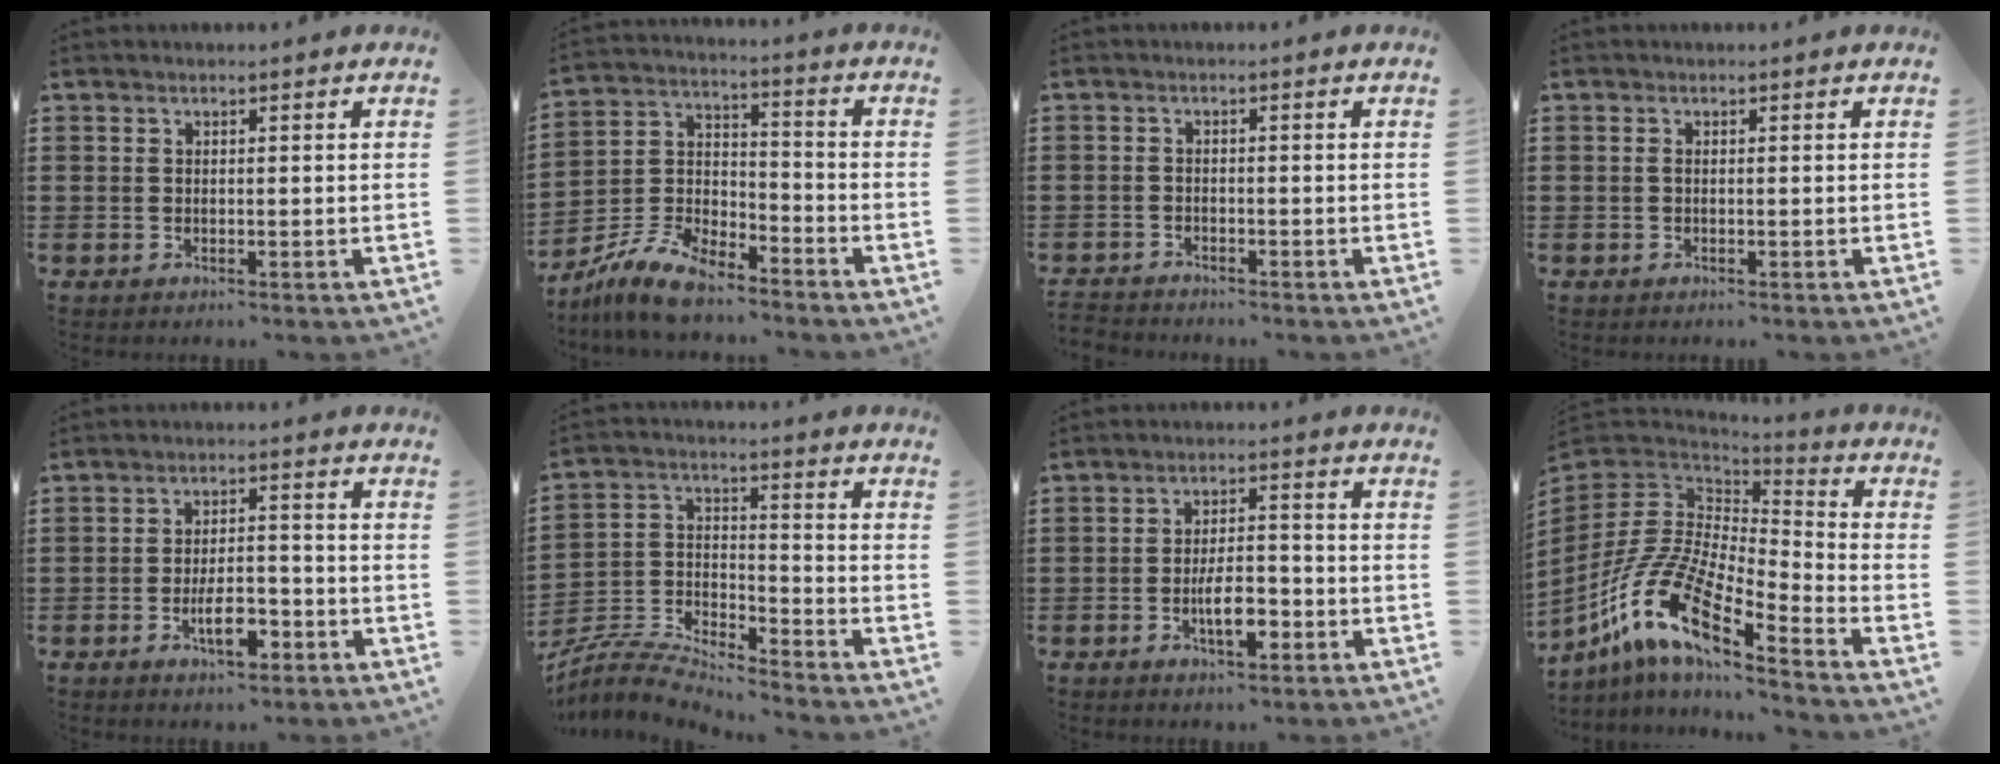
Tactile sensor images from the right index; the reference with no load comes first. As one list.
[{"total": 8.6, "force": [-7.6, 2.5, 3.4], "torque": [-0.090, 0.011, -0.153]}, {"total": 1.7, "force": [-1.7, 0.2, -0.2], "torque": [-0.002, 0.002, -0.039]}, {"total": 0.5, "force": [-0.1, 0.1, 0.5], "torque": [-0.010, -0.002, -0.003]}, {"total": 6.2, "force": [-3.0, 2.4, 4.9], "torque": [-0.085, 0.009, -0.055]}, {"total": 6.2, "force": [-6.0, 0.8, 1.4], "torque": [-0.047, -0.006, -0.126]}, {"total": 5.9, "force": [-2.4, 2.2, 4.9], "torque": [-0.096, 0.003, -0.048]}, {"total": 14.8, "force": [-9.5, 4.9, 10.3], "torque": [-0.242, 0.000, -0.197]}]